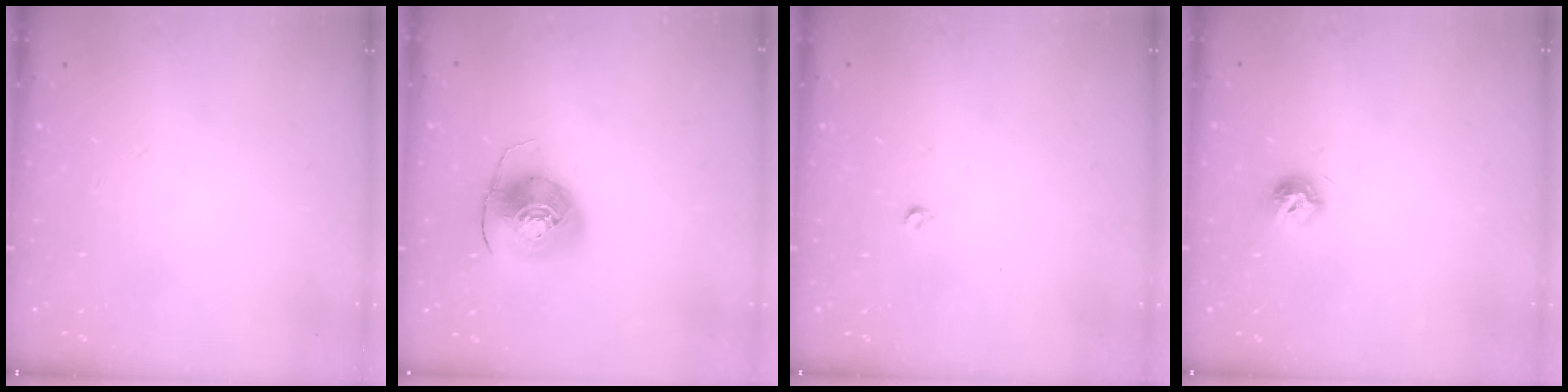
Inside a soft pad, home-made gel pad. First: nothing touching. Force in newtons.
{"total": 8.6, "press": 8.5, "slide": 1.1}
{"total": 2.6, "press": 2.5, "slide": 0.4}
{"total": 6.5, "press": 6.5, "slide": 0.3}